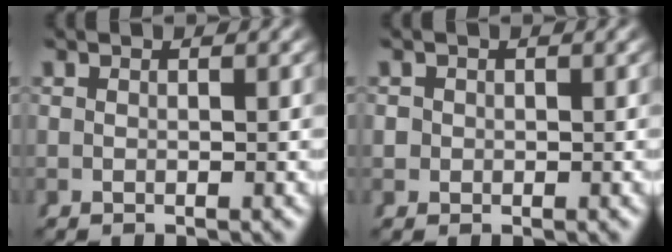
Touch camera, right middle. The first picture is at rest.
{"total": 1.4, "force": [-0.1, 1.4, 0.2], "torque": [-0.010, -0.005, -0.001]}